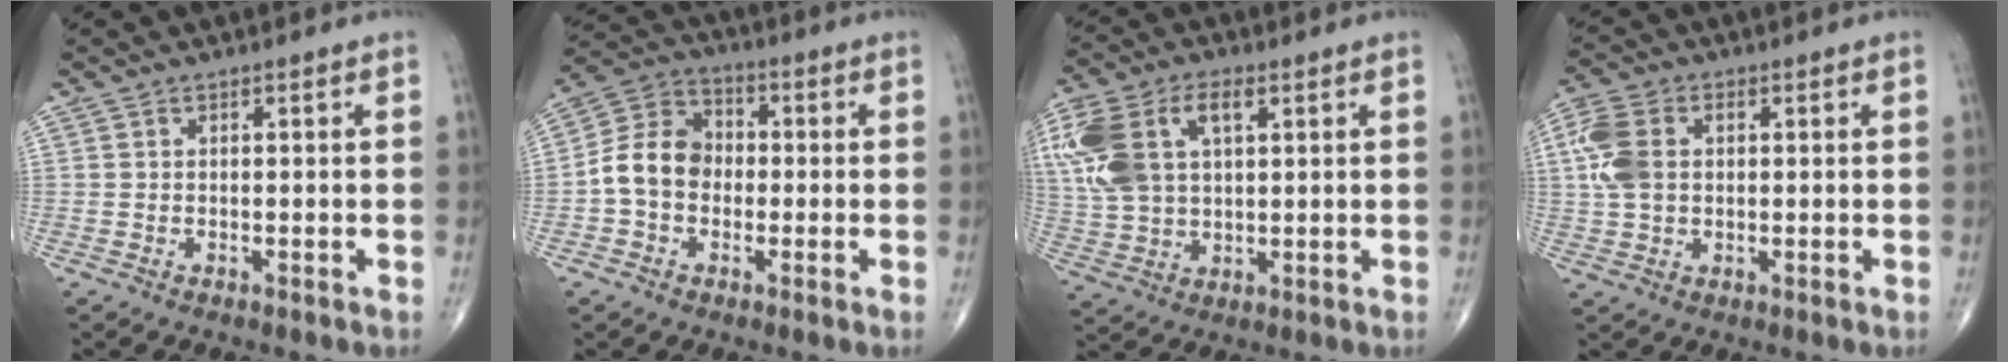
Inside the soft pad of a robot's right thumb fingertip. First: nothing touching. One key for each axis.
{"total": 9.7, "fx": -1.2, "fy": 7.8, "fz": 5.6, "tx": -0.091, "ty": 0.037, "tz": -0.038}
{"total": 16.6, "fx": 5.0, "fy": 9.7, "fz": 12.5, "tx": -0.276, "ty": 0.012, "tz": 0.095}
{"total": 8.4, "fx": 1.2, "fy": 5.8, "fz": 5.9, "tx": -0.136, "ty": 0.013, "tz": 0.023}